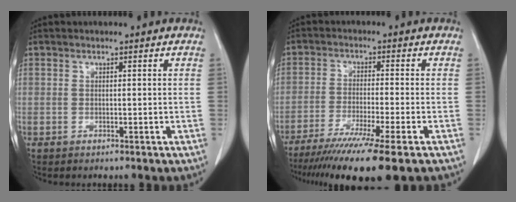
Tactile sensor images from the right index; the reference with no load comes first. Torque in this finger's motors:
{"motor_torque": [1.65, -0.49, 0.74, 0.21]}